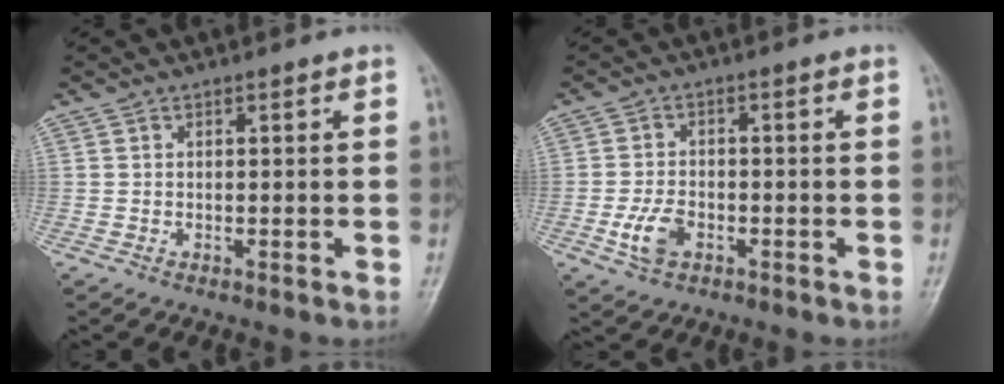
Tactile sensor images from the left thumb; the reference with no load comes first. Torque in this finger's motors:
{"motor_torque": [0.00, 0.17, 0.43, 0.06, 0.05]}